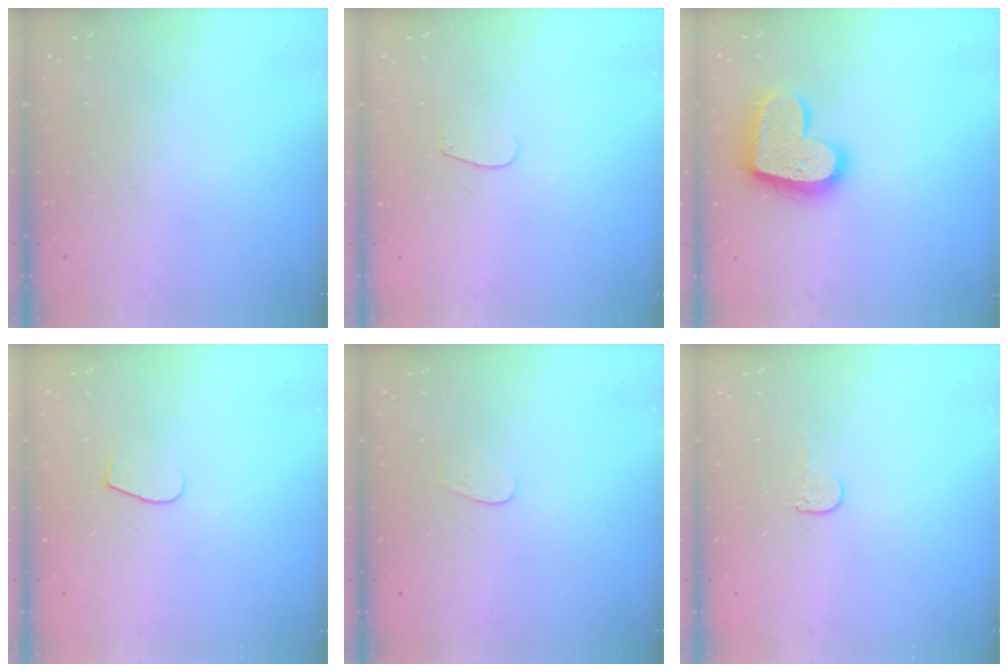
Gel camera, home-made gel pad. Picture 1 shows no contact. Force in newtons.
{"total": 2.8, "press": 2.8, "slide": 0.2}
{"total": 18.0, "press": 18.0, "slide": 1.1}
{"total": 5.9, "press": 5.9, "slide": 0.6}
{"total": 3.5, "press": 3.5, "slide": 0.3}
{"total": 4.0, "press": 4.0, "slide": 0.3}